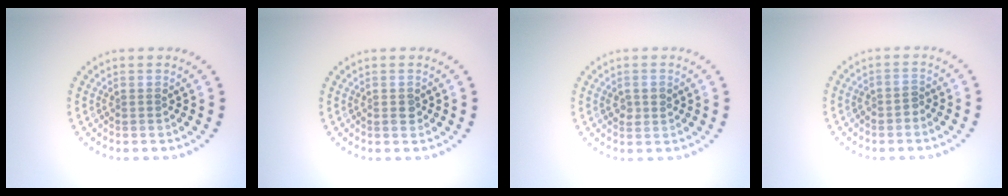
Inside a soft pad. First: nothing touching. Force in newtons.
{"total": 1.2, "press": 1.2, "slide": 0.3}
{"total": 1.5, "press": 1.5, "slide": 0.2}
{"total": 1.1, "press": 1.0, "slide": 0.5}